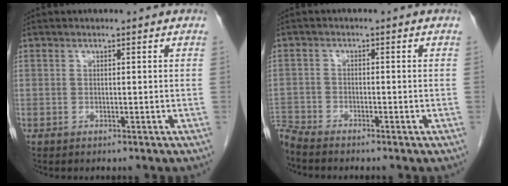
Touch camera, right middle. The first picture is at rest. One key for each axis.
{"total": 3.1, "fx": -3.1, "fy": 0.0, "fz": 0.3, "tx": -0.007, "ty": -0.010, "tz": -0.061}